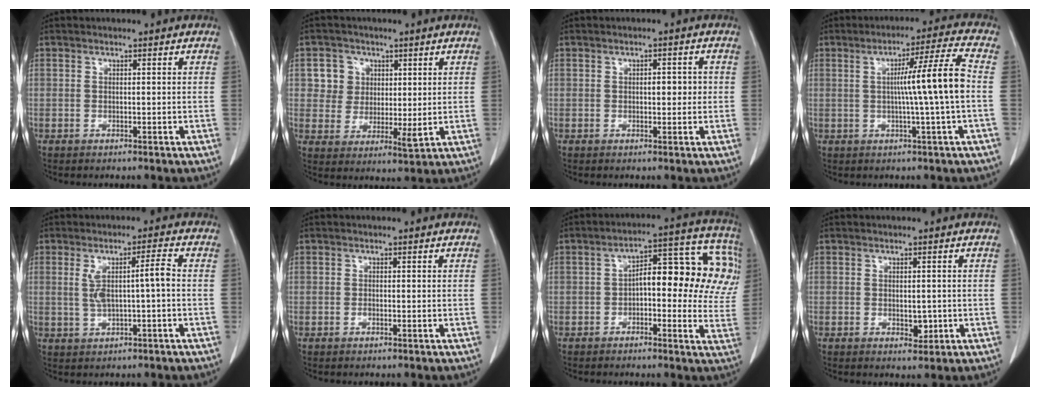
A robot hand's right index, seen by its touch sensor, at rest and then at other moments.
{"total": 6.6, "force": [2.6, 5.8, 1.7], "torque": [-0.028, 0.009, 0.052]}
{"total": 2.7, "force": [0.2, 1.3, 2.3], "torque": [-0.029, 0.006, 0.002]}
{"total": 9.4, "force": [0.0, -1.9, 9.2], "torque": [-0.142, 0.005, 0.003]}
{"total": 5.5, "force": [0.2, 0.5, 5.5], "torque": [-0.098, 0.013, 0.009]}
{"total": 0.6, "force": [-0.2, 0.3, 0.5], "torque": [-0.010, 0.000, -0.003]}
{"total": 17.2, "force": [2.5, 7.1, 15.4], "torque": [-0.199, 0.056, 0.030]}
{"total": 2.4, "force": [-0.4, 1.4, 1.9], "torque": [-0.024, -0.002, 0.000]}